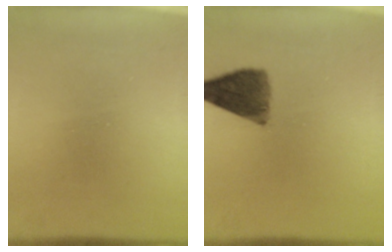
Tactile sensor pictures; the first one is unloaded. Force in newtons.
{"total": 7.1}